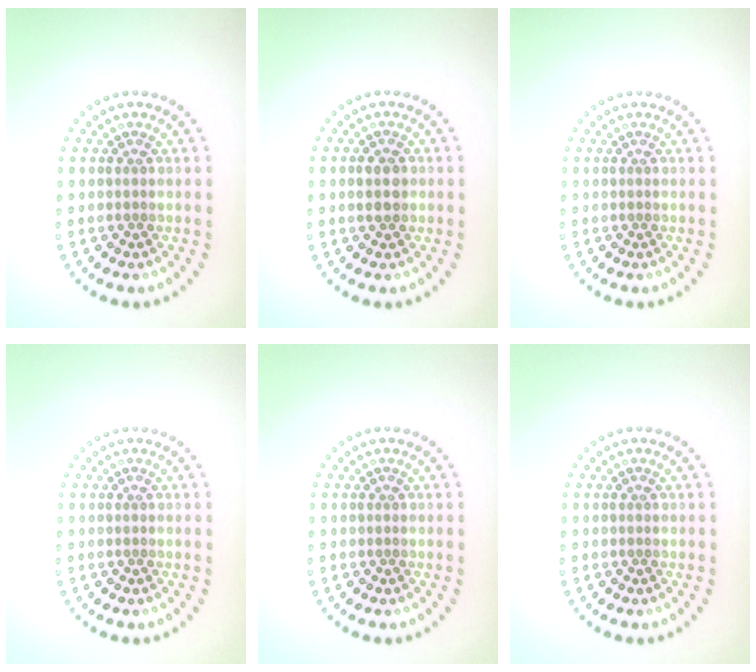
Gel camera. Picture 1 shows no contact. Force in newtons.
{"total": 2.4, "press": 2.4, "slide": 0.1}
{"total": 0.0}
{"total": 0.0}
{"total": 0.0}
{"total": 0.0}